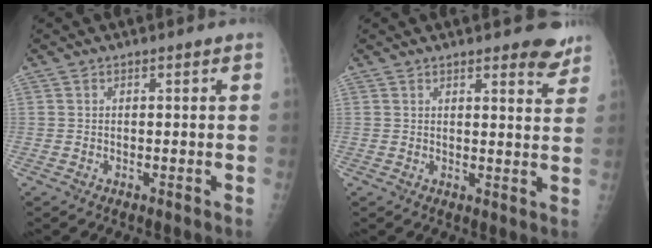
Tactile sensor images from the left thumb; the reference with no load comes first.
{"total": 5.4, "force": [4.3, 1.6, 2.8], "torque": [-0.012, -0.025, 0.045]}